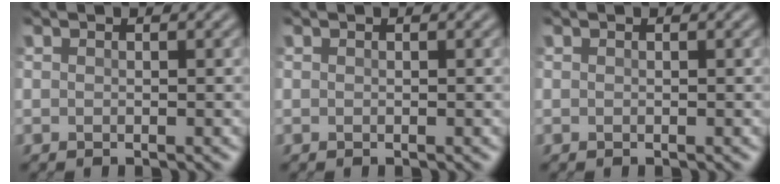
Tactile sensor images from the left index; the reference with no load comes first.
{"total": 0.0}
{"total": 0.0}